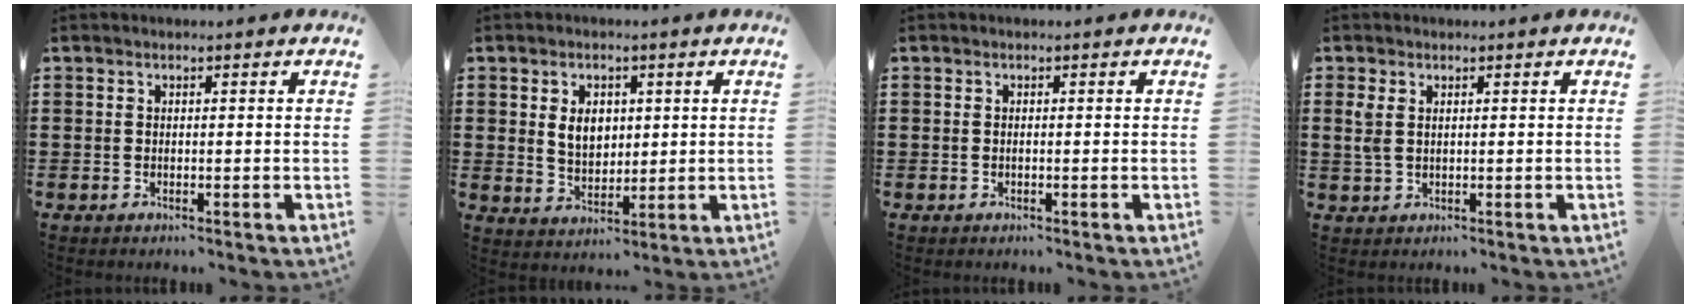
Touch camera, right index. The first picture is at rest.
{"total": 4.9, "force": [1.0, 3.5, 3.2], "torque": [-0.065, 0.009, 0.015]}
{"total": 0.0}
{"total": 2.3, "force": [0.9, 1.3, 1.6], "torque": [-0.042, 0.004, 0.014]}